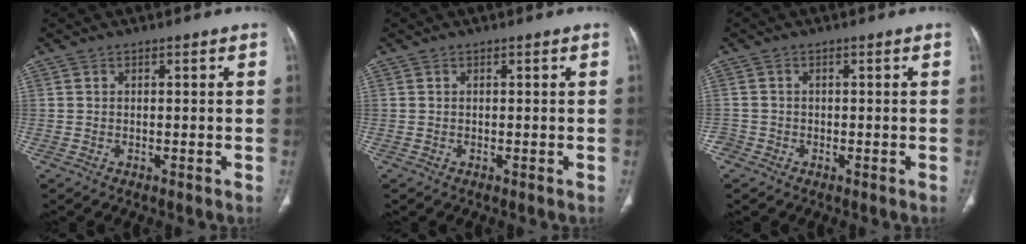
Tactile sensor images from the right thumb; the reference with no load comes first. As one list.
[{"total": 0.0}, {"total": 1.9, "force": [-1.1, 1.5, 0.0], "torque": [0.001, 0.008, -0.026]}]